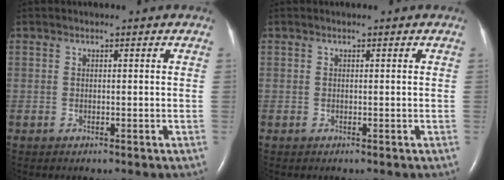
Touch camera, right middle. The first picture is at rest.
{"total": 0.0}